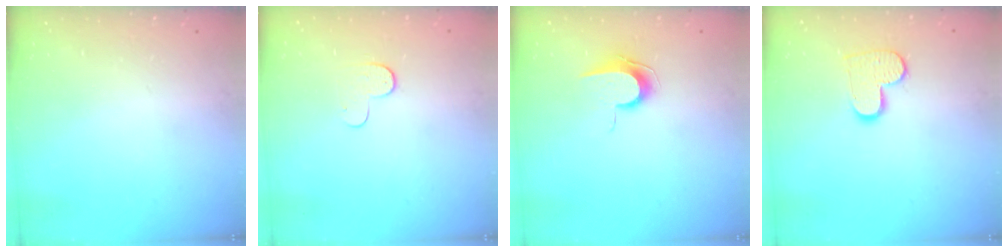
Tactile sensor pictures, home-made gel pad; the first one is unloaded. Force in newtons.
{"total": 5.4, "press": 5.4, "slide": 0.5}
{"total": 8.0, "press": 8.0, "slide": 0.8}
{"total": 10.4, "press": 10.4, "slide": 0.6}